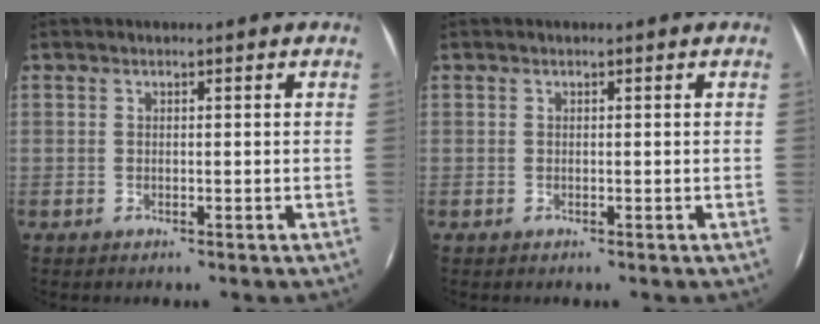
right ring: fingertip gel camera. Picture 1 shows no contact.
{"total": 0.0}